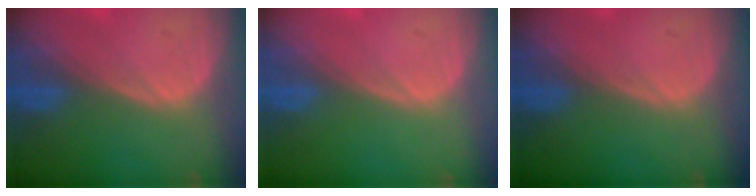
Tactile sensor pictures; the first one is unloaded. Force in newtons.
{"total": 0.0}
{"total": 0.0}